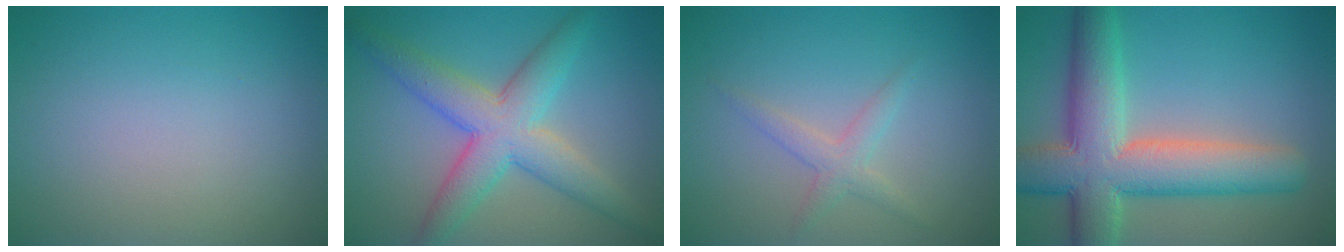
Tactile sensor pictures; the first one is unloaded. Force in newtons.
{"total": 6.5, "press": 6.5, "slide": 0.2}
{"total": 1.9, "press": 1.9, "slide": 0.1}
{"total": 10.0, "press": 10.0, "slide": 0.5}